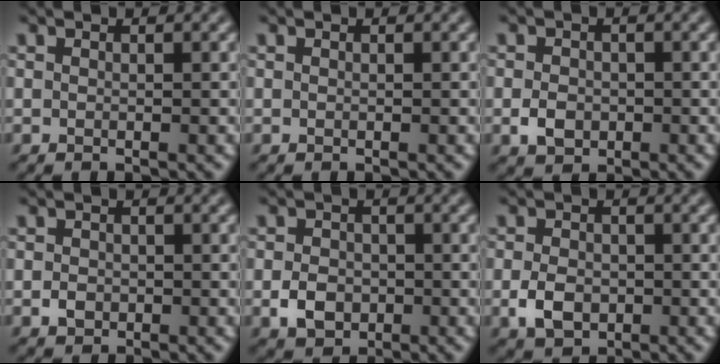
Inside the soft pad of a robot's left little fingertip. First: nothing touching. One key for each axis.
{"total": 0.0}
{"total": 2.3, "fx": -0.7, "fy": 1.8, "fz": 1.3, "tx": -0.025, "ty": -0.003, "tz": -0.017}
{"total": 1.3, "fx": -0.4, "fy": 1.0, "fz": 0.6, "tx": -0.011, "ty": -0.004, "tz": -0.010}
{"total": 3.0, "fx": -0.9, "fy": 2.3, "fz": 1.6, "tx": -0.031, "ty": -0.002, "tz": -0.021}
{"total": 3.2, "fx": -1.0, "fy": 2.3, "fz": 2.0, "tx": -0.042, "ty": -0.003, "tz": -0.021}